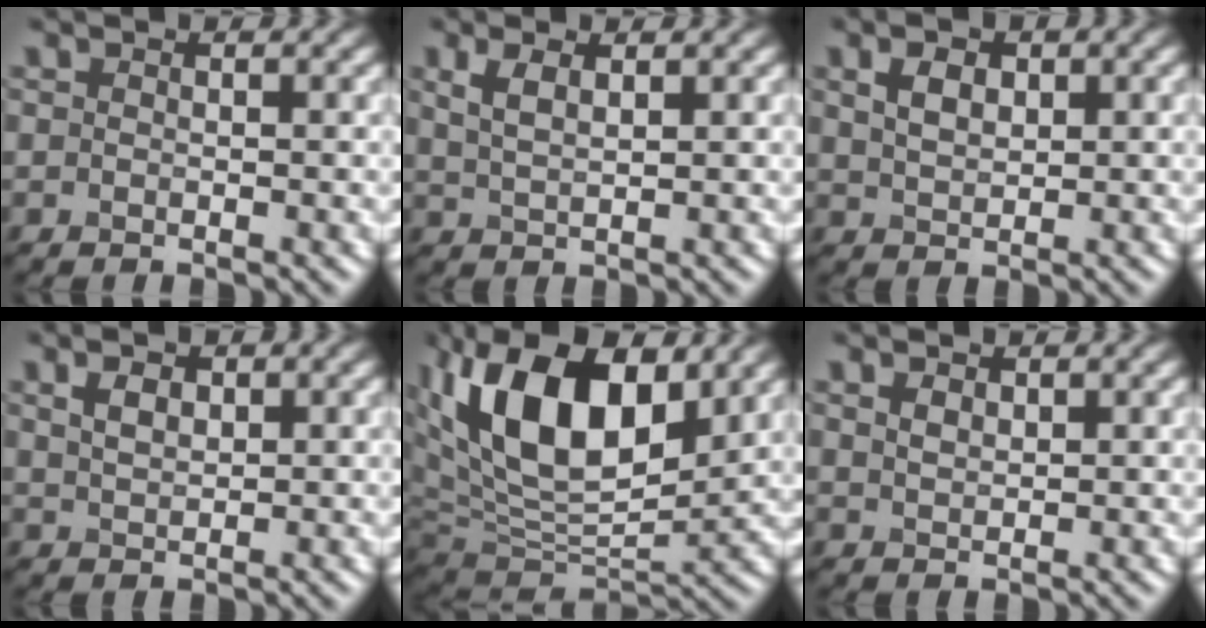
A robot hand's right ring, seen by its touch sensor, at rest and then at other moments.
{"total": 2.3, "force": [1.2, 0.9, 1.8], "torque": [-0.041, 0.000, 0.028]}
{"total": 2.6, "force": [1.0, 1.5, 1.8], "torque": [-0.036, 0.002, 0.021]}
{"total": 2.1, "force": [0.9, 1.2, 1.4], "torque": [-0.028, 0.002, 0.019]}
{"total": 13.3, "force": [4.4, 7.3, 10.2], "torque": [-0.177, 0.007, 0.077]}
{"total": 1.2, "force": [0.7, 0.8, 0.7], "torque": [-0.013, 0.000, 0.015]}